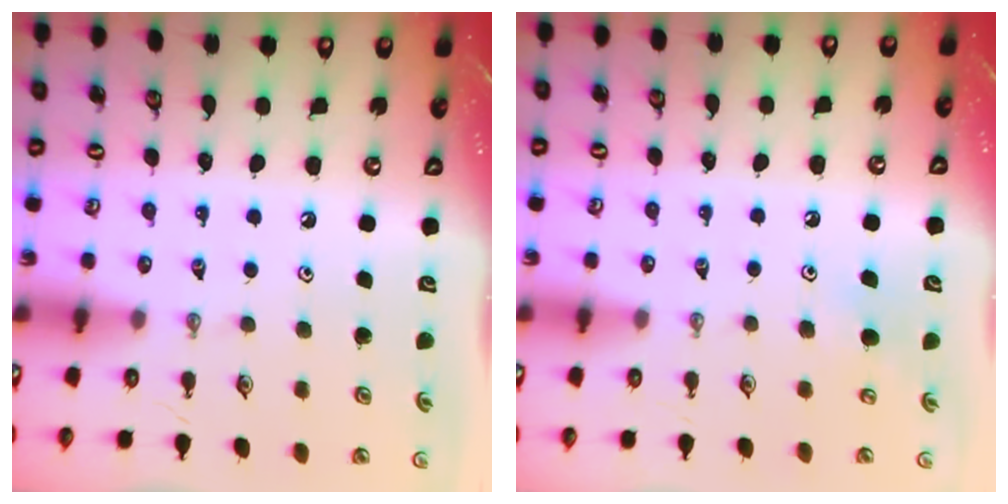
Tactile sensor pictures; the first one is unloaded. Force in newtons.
{"total": 5.5, "press": 5.5, "slide": 0.5}